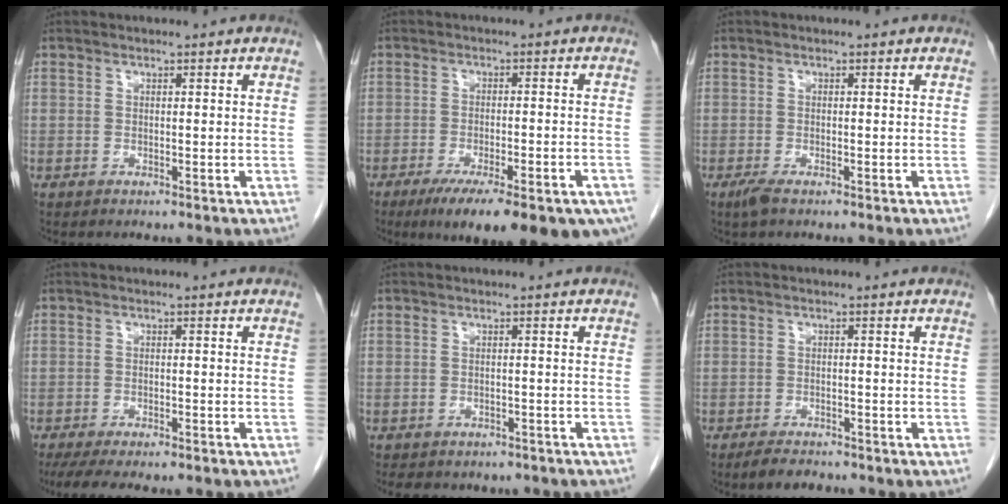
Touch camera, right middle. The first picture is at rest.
{"total": 19.0, "force": [-13.1, 4.6, 13.0], "torque": [-0.138, -0.020, -0.169]}
{"total": 1.7, "force": [-1.1, 0.3, 1.2], "torque": [-0.031, -0.006, -0.022]}
{"total": 11.1, "force": [-9.1, 2.5, 5.8], "torque": [-0.085, -0.009, -0.124]}
{"total": 9.3, "force": [-7.7, 4.3, 3.2], "torque": [-0.058, 0.006, -0.083]}
{"total": 3.0, "force": [-2.6, 0.8, 1.2], "torque": [-0.026, -0.004, -0.041]}